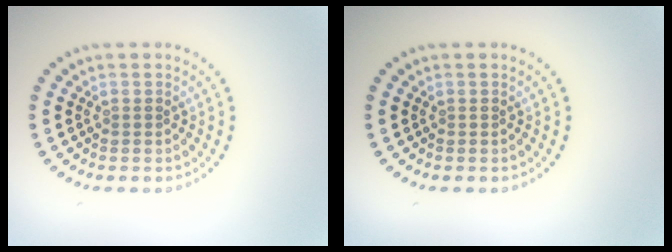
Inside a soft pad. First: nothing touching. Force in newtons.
{"total": 0.0}